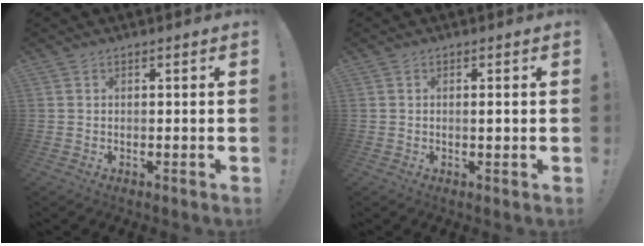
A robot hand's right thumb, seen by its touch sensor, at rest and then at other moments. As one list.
[{"total": 1.1, "force": [0.0, 0.1, 1.0], "torque": [-0.007, -0.005, -0.004]}]